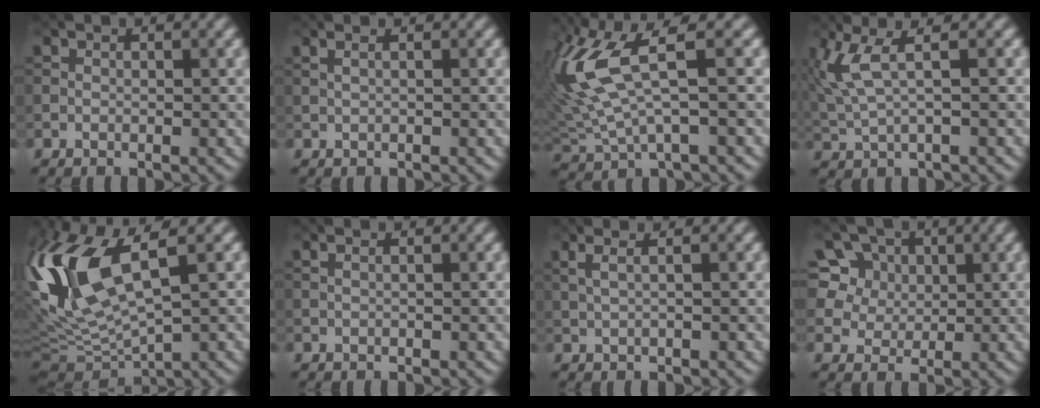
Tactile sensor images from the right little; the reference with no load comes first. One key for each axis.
{"total": 2.2, "fx": 1.2, "fy": 1.1, "fz": 1.5, "tx": -0.015, "ty": 0.014, "tz": -0.007}
{"total": 8.6, "fx": 2.1, "fy": 3.0, "fz": 7.8, "tx": -0.196, "ty": 0.005, "tz": 0.039}
{"total": 4.2, "fx": 1.5, "fy": 1.1, "fz": 3.8, "tx": -0.101, "ty": 0.003, "tz": 0.039}
{"total": 12.9, "fx": 3.3, "fy": 4.9, "fz": 11.5, "tx": -0.268, "ty": 0.007, "tz": 0.065}
{"total": 1.2, "fx": 0.6, "fy": 0.6, "fz": 0.8, "tx": -0.006, "ty": -0.001, "tz": -0.003}
{"total": 3.4, "fx": 1.8, "fy": 1.5, "fz": 2.4, "tx": -0.037, "ty": 0.018, "tz": 0.007}
{"total": 11.4, "fx": 6.3, "fy": 8.2, "fz": 4.8, "tx": -0.117, "ty": 0.022, "tz": 0.102}